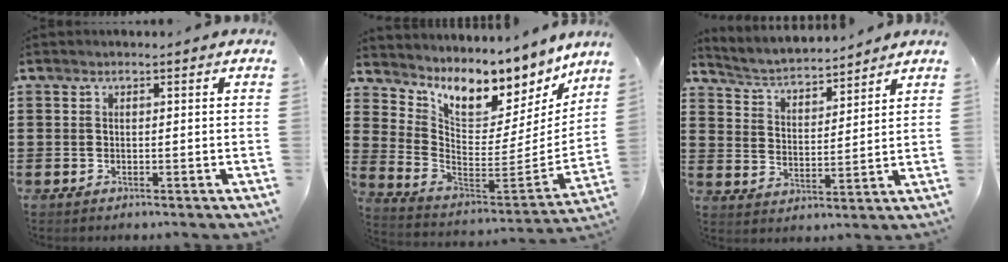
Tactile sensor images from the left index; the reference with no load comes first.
{"total": 8.6, "force": [7.6, 2.6, 3.0], "torque": [-0.097, -0.069, 0.132]}
{"total": 4.1, "force": [4.0, 0.3, 0.7], "torque": [-0.035, -0.026, 0.066]}